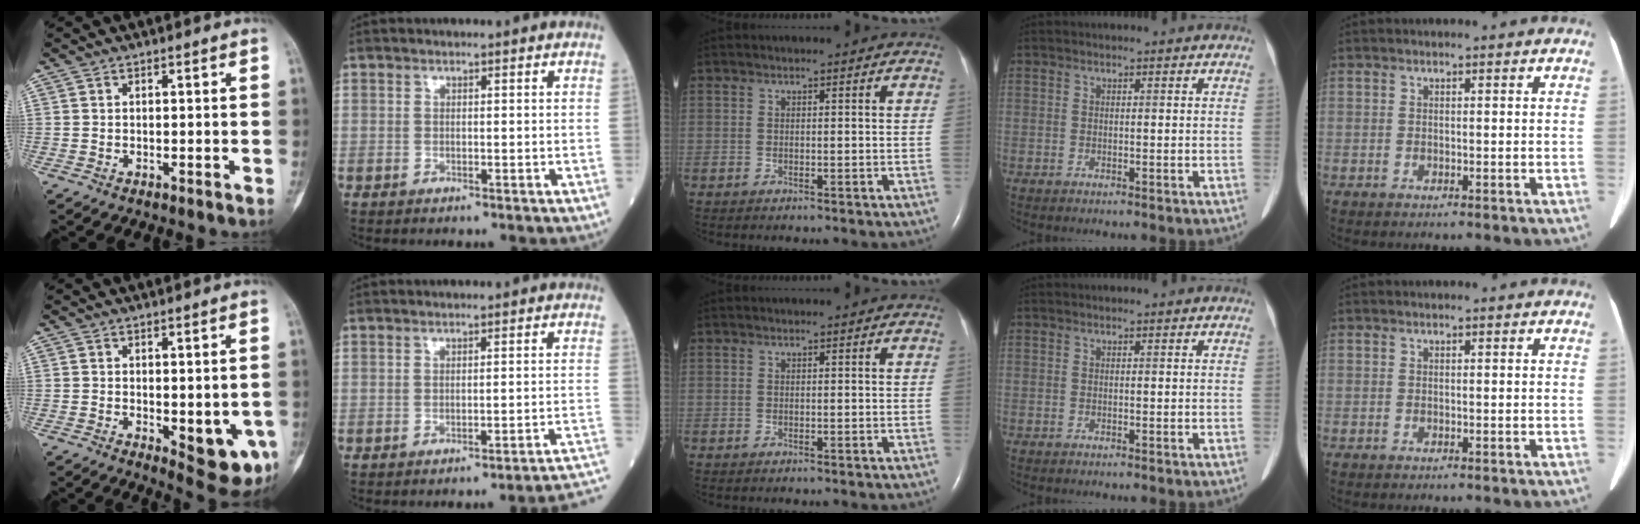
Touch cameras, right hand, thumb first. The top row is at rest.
{"thumb": {"total": 10.0, "force": [-2.4, 4.1, 8.8], "torque": [-0.087, -0.015, -0.019]}, "index": {"total": 7.2, "force": [-6.7, -1.4, 2.2], "torque": [0.000, 0.003, -0.075]}}